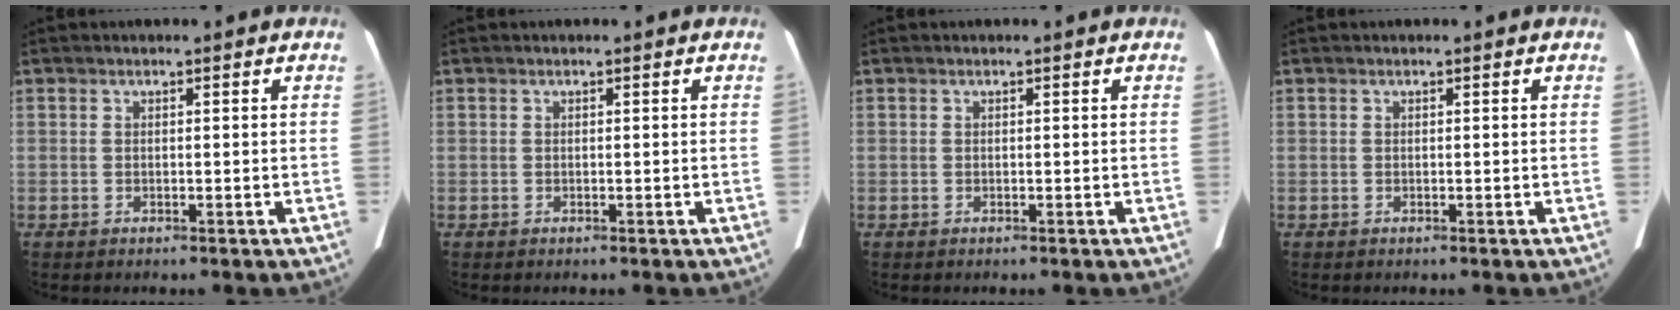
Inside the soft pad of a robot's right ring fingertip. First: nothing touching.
{"total": 0.0}
{"total": 0.0}
{"total": 0.0}